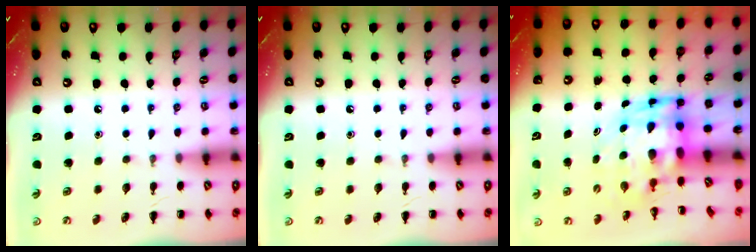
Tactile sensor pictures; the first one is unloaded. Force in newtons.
{"total": 0.0}
{"total": 5.6, "press": 5.3, "slide": 1.8}